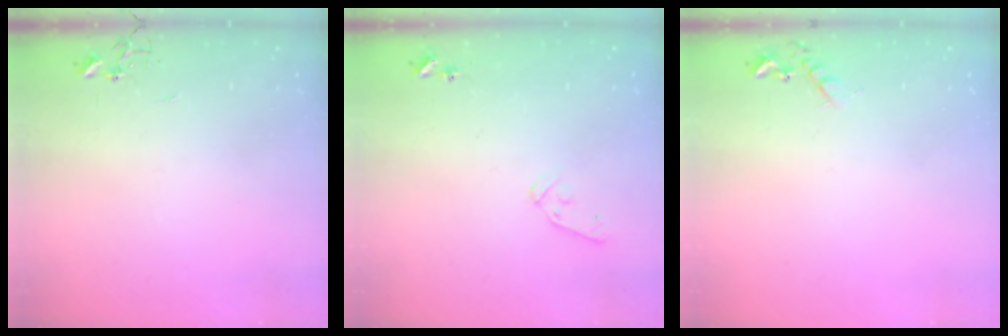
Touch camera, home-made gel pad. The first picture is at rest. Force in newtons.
{"total": 8.0, "press": 7.9, "slide": 0.7}
{"total": 6.1, "press": 6.0, "slide": 0.9}